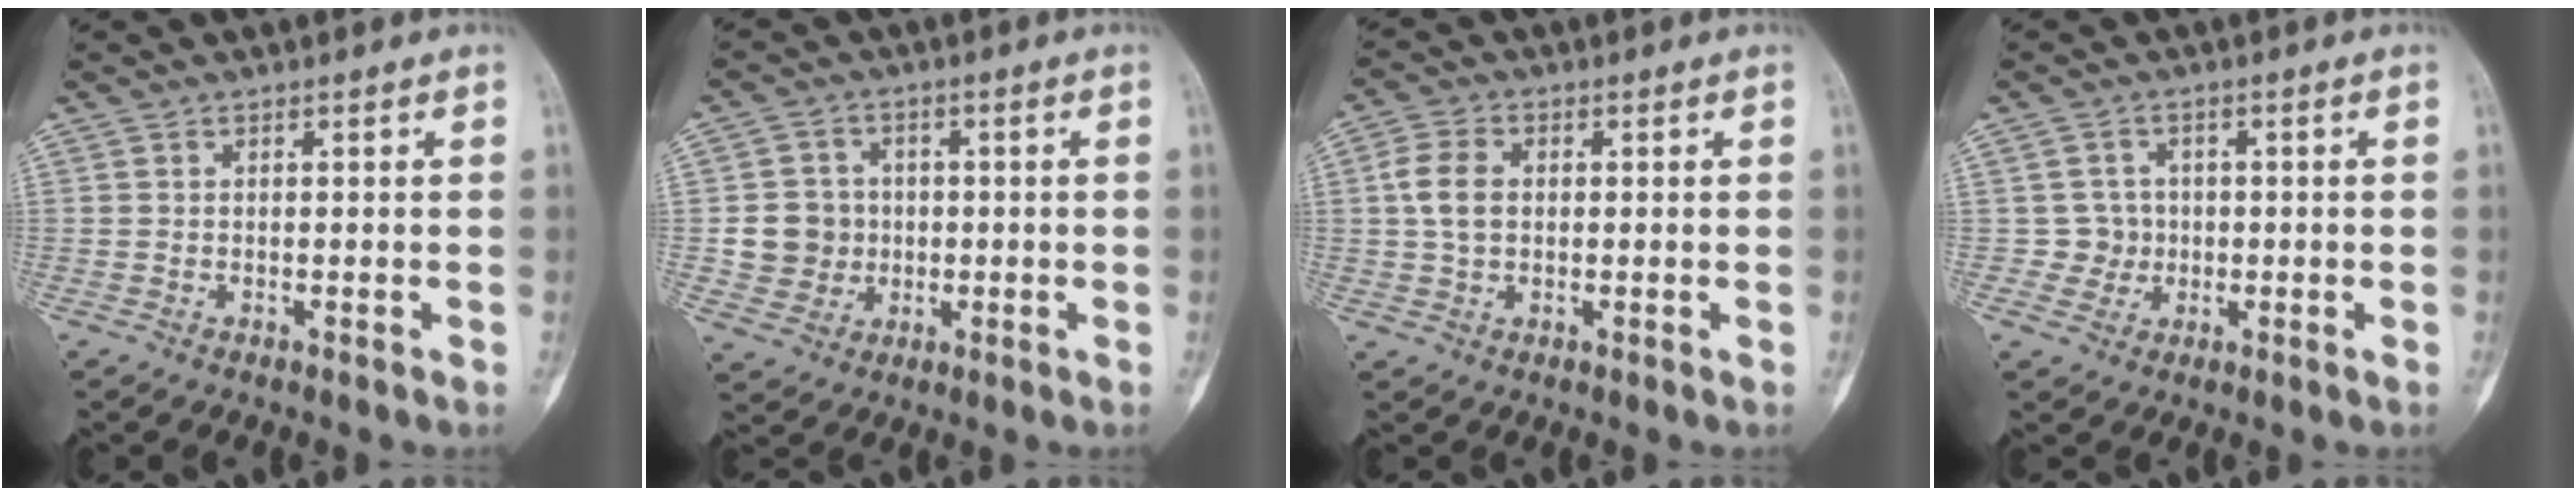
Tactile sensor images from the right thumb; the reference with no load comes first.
{"total": 7.4, "force": [-0.3, 7.1, 2.1], "torque": [-0.009, 0.008, -0.002]}
{"total": 6.0, "force": [0.7, 4.3, 4.2], "torque": [-0.079, 0.007, 0.009]}
{"total": 3.6, "force": [-0.2, 3.6, 0.0], "torque": [0.029, 0.011, -0.007]}